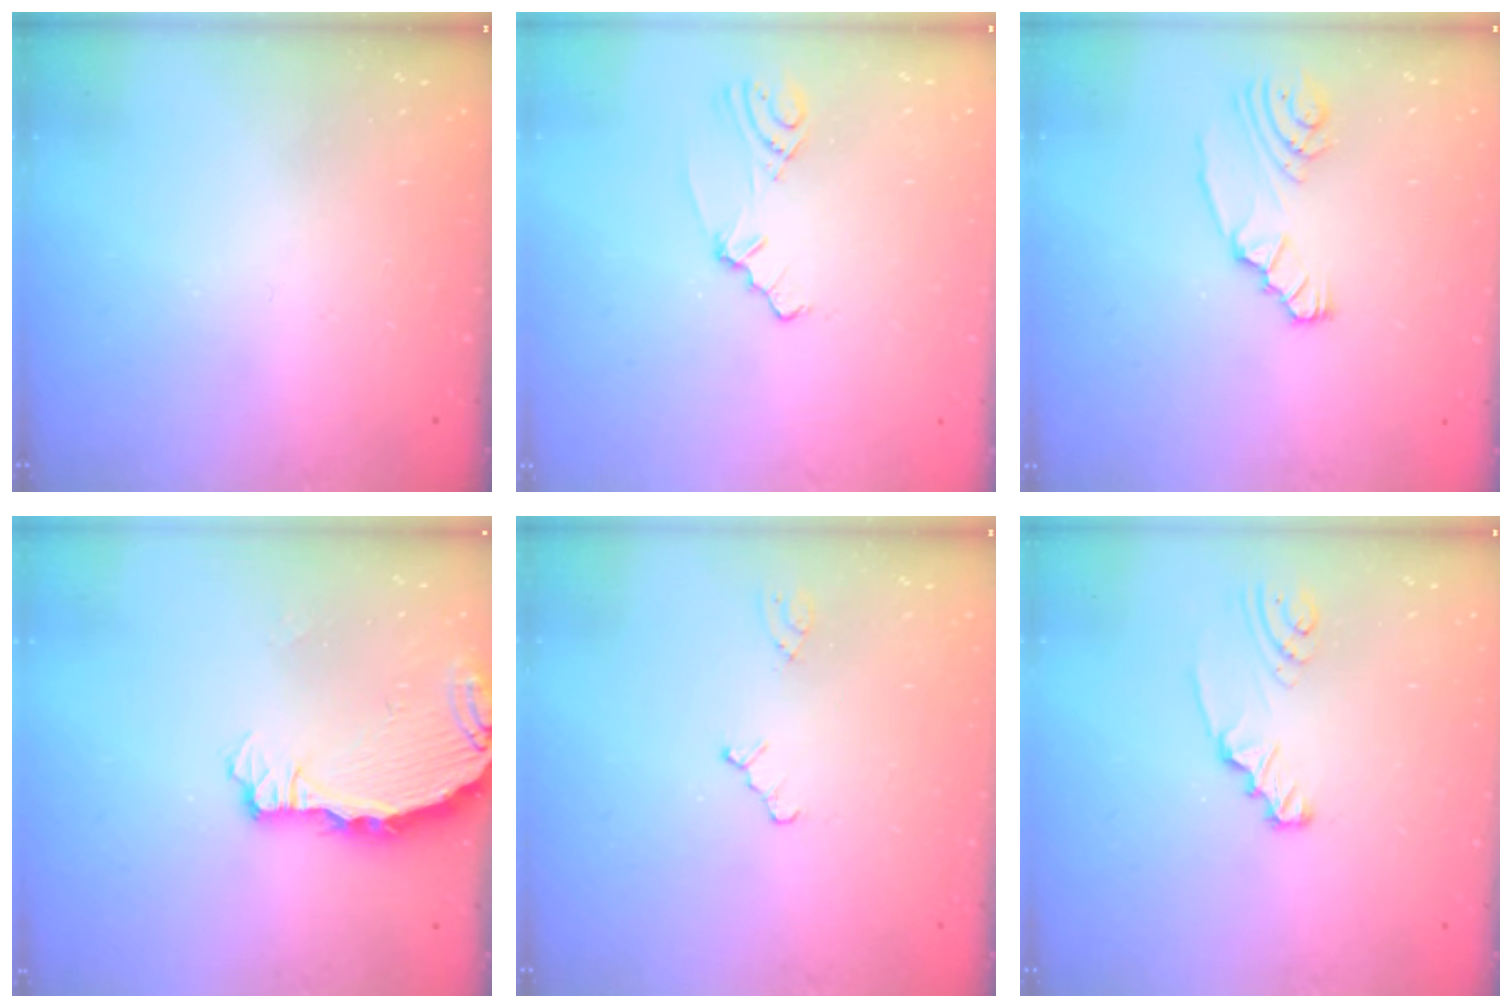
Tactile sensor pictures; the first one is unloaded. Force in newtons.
{"total": 2.2, "press": 2.1, "slide": 0.6}
{"total": 4.5, "press": 4.3, "slide": 1.5}
{"total": 3.8, "press": 3.7, "slide": 0.4}
{"total": 0.7, "press": 0.7, "slide": 0.2}
{"total": 2.1, "press": 2.1, "slide": 0.1}